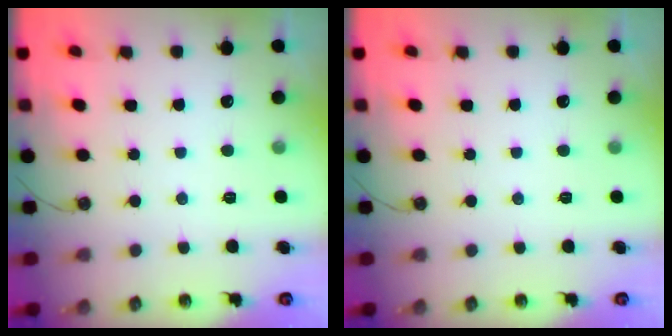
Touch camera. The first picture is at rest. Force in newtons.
{"total": 0.0}